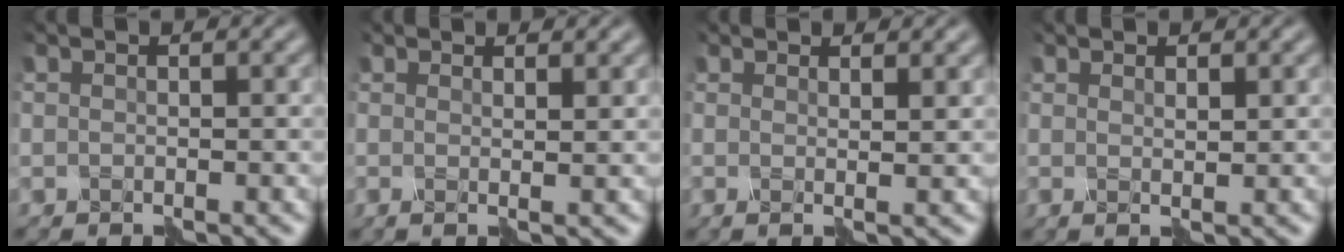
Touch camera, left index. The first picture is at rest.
{"total": 1.4, "force": [1.2, 0.3, 0.7], "torque": [-0.004, -0.003, 0.006]}
{"total": 1.8, "force": [1.4, 0.4, 1.0], "torque": [-0.008, 0.000, 0.004]}
{"total": 0.8, "force": [0.7, 0.0, 0.3], "torque": [-0.004, -0.003, 0.013]}